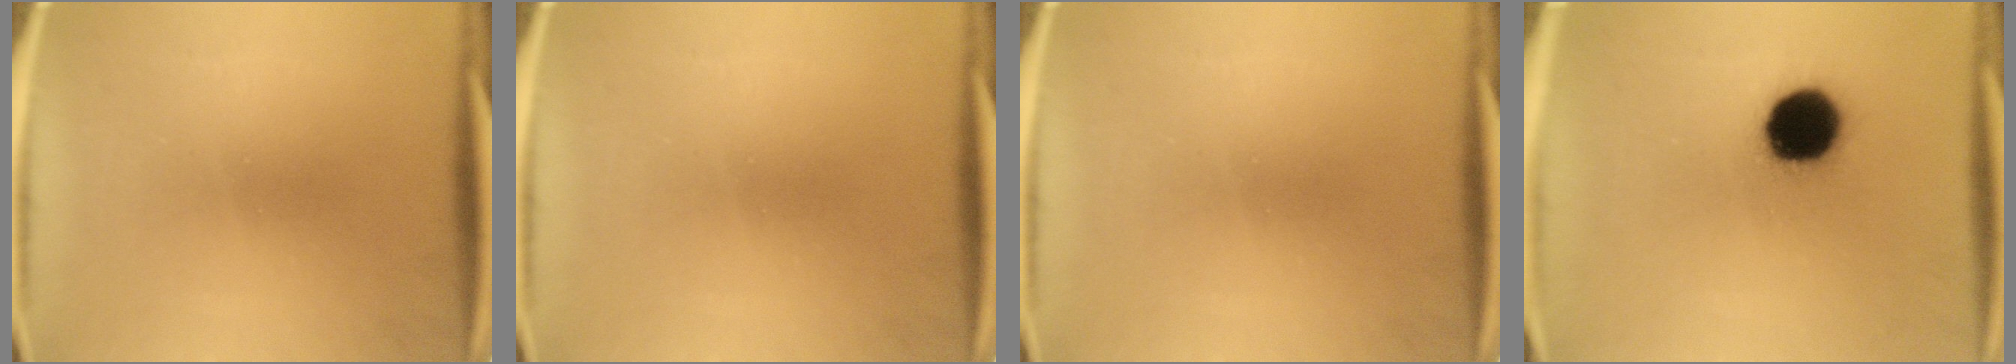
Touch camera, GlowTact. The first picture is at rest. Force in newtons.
{"total": 0.0}
{"total": 0.0}
{"total": 13.5}